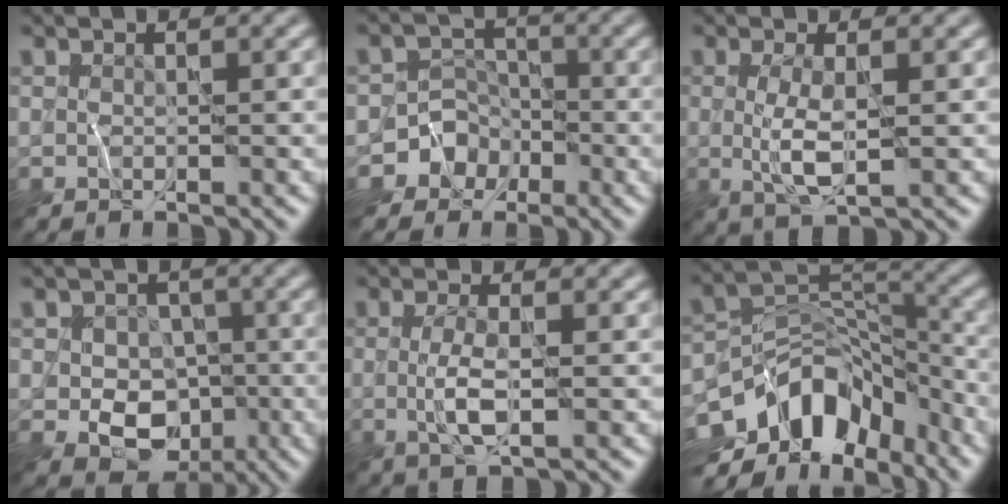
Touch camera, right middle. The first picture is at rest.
{"total": 5.4, "force": [-3.0, 4.4, 0.0], "torque": [0.035, 0.001, -0.073]}
{"total": 3.0, "force": [0.2, 0.6, 3.0], "torque": [-0.066, -0.007, 0.004]}
{"total": 6.6, "force": [-1.5, 5.3, 3.6], "torque": [-0.027, -0.009, -0.036]}
{"total": 2.9, "force": [-0.1, 0.6, 2.9], "torque": [-0.064, -0.004, -0.005]}
{"total": 10.4, "force": [-5.3, 6.6, 6.0], "torque": [-0.094, 0.012, -0.101]}